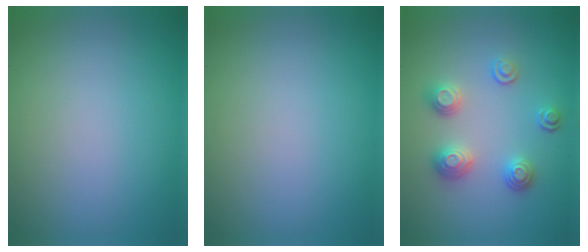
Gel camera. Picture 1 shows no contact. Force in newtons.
{"total": 0.0}
{"total": 3.4, "press": 2.9, "slide": 1.8}